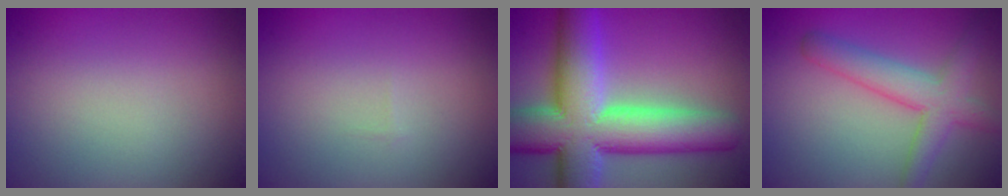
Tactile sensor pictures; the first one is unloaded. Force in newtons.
{"total": 0.0}
{"total": 13.8, "press": 13.7, "slide": 0.9}
{"total": 4.5, "press": 4.5, "slide": 0.2}